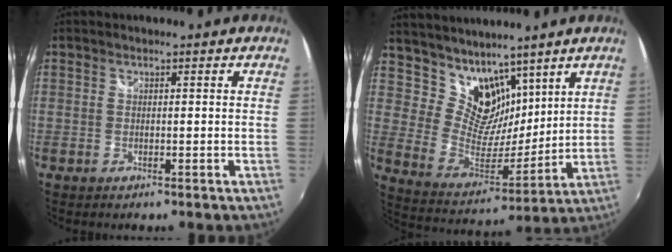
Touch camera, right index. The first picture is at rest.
{"total": 12.5, "force": [9.1, 7.4, 4.1], "torque": [-0.074, -0.002, 0.183]}